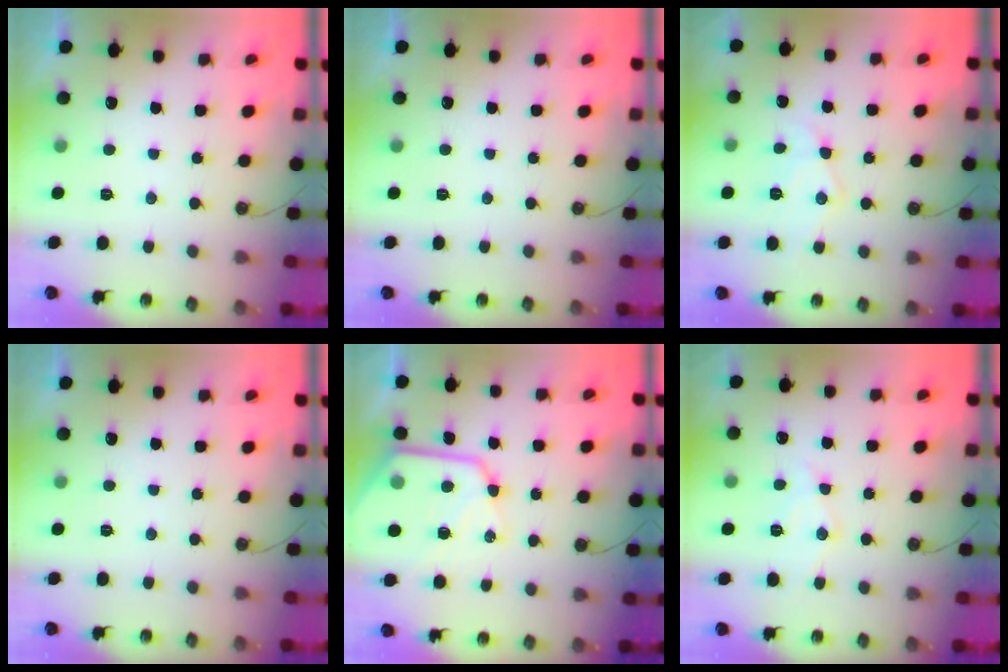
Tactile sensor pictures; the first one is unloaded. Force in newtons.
{"total": 0.0}
{"total": 10.7, "press": 10.7, "slide": 0.7}
{"total": 0.0}
{"total": 15.8, "press": 15.8, "slide": 1.4}
{"total": 8.0, "press": 7.9, "slide": 0.7}